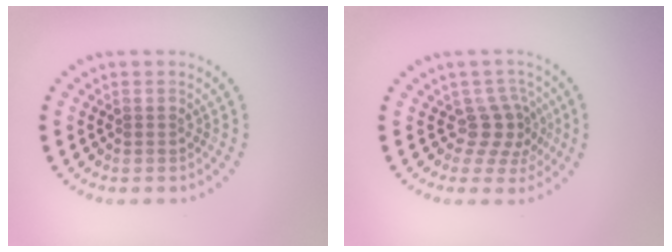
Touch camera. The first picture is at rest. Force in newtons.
{"total": 2.8, "press": 2.2, "slide": 1.8}